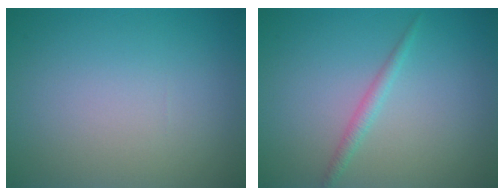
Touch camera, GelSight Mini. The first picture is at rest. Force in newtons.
{"total": 1.3, "press": 1.3, "slide": 0.0}